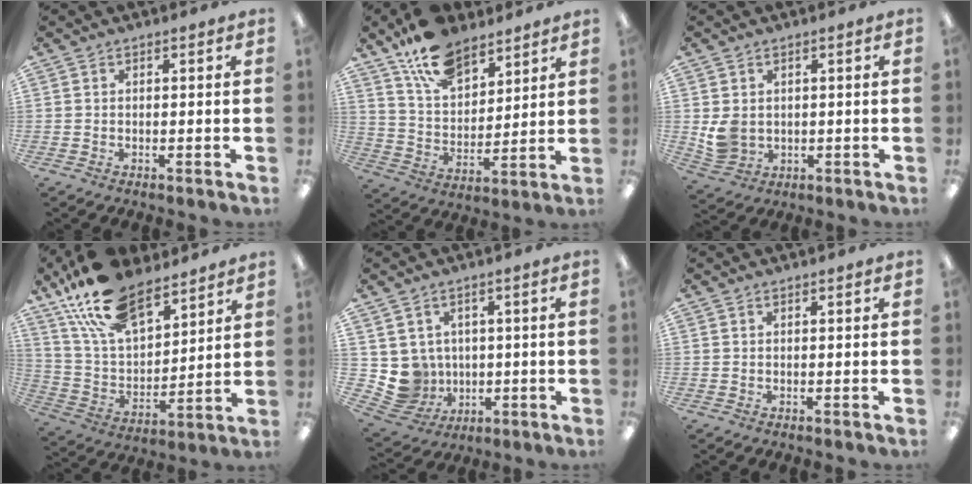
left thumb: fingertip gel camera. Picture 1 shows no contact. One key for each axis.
{"total": 14.7, "fx": 10.9, "fy": 7.4, "fz": 6.5, "tx": -0.127, "ty": -0.051, "tz": 0.205}
{"total": 5.2, "fx": 1.0, "fy": 4.5, "fz": 2.5, "tx": -0.056, "ty": 0.001, "tz": 0.023}
{"total": 20.6, "fx": 14.9, "fy": 9.6, "fz": 10.6, "tx": -0.213, "ty": -0.070, "tz": 0.272}
{"total": 7.4, "fx": 1.2, "fy": 7.2, "fz": 1.1, "tx": -0.061, "ty": -0.013, "tz": 0.035}
{"total": 0.0}